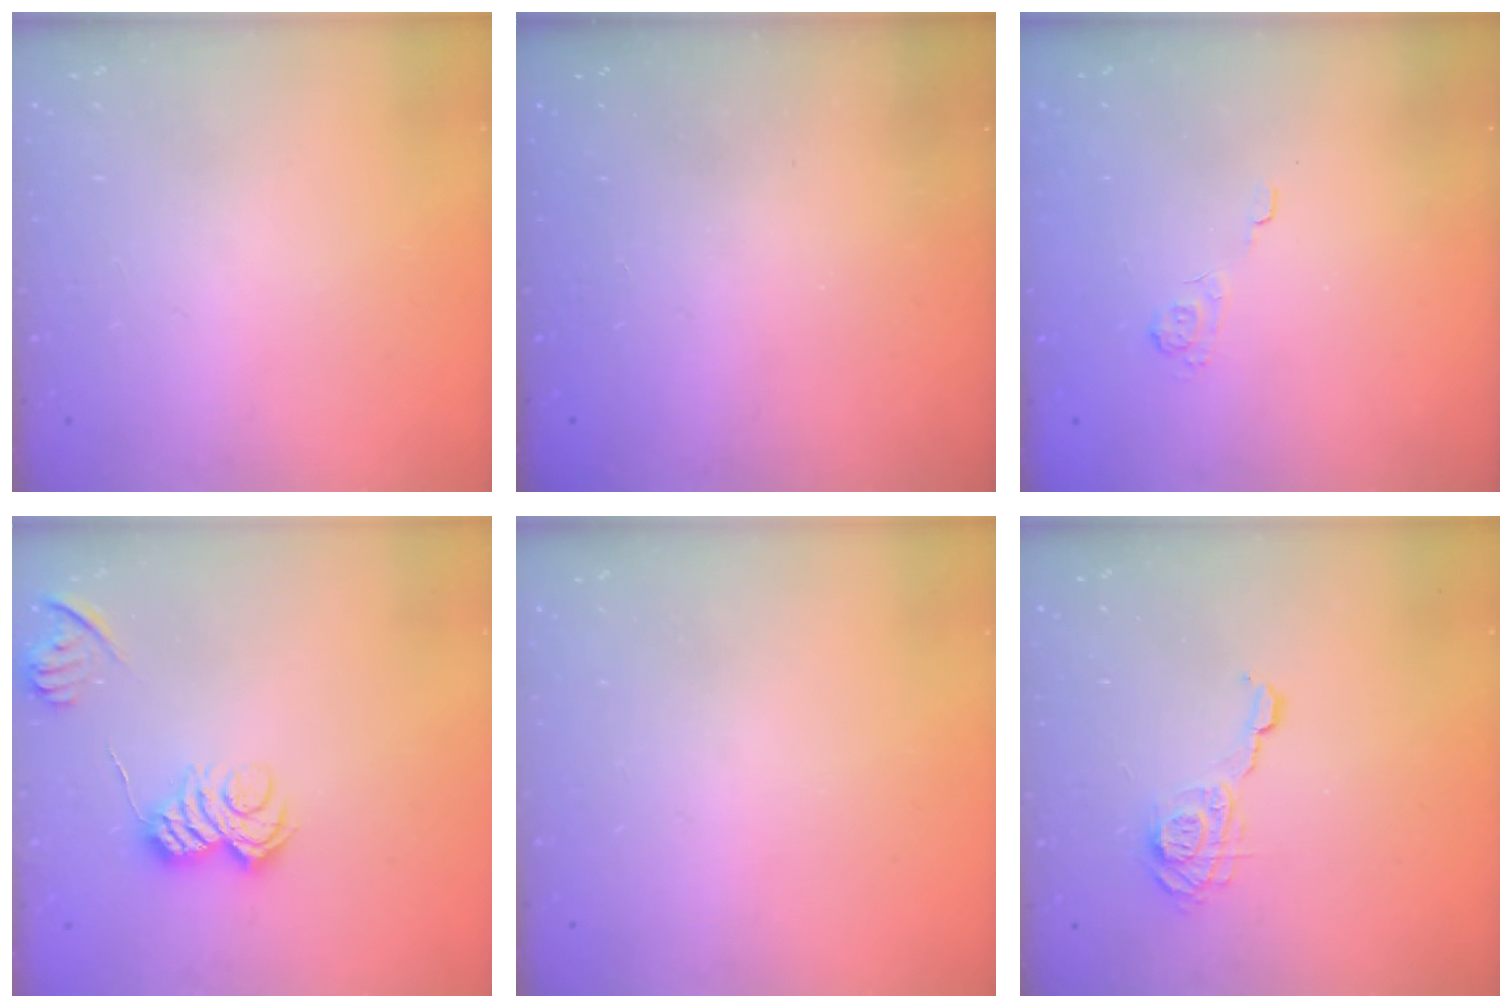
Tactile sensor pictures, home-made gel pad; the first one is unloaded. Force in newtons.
{"total": 2.3, "press": 2.2, "slide": 0.8}
{"total": 2.2, "press": 1.7, "slide": 1.4}
{"total": 8.5, "press": 8.5, "slide": 0.6}
{"total": 0.0}
{"total": 9.6, "press": 9.6, "slide": 0.5}